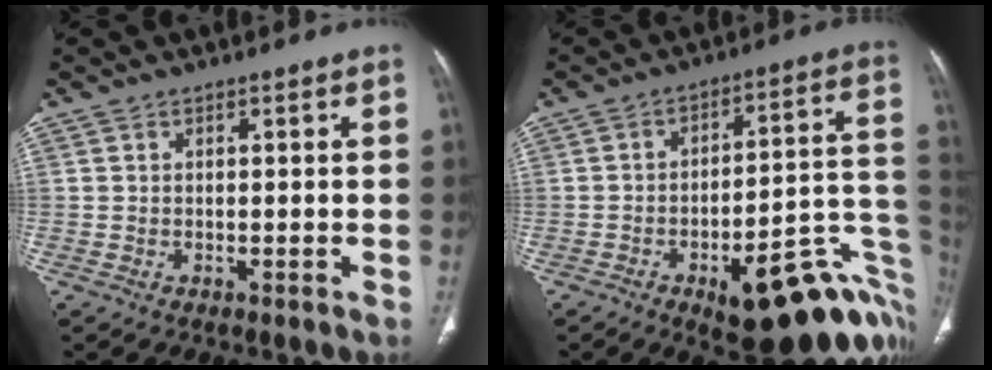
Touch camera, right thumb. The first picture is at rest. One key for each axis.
{"total": 25.6, "fx": -9.7, "fy": 9.0, "fz": 21.9, "tx": -0.199, "ty": 0.056, "tz": -0.115}